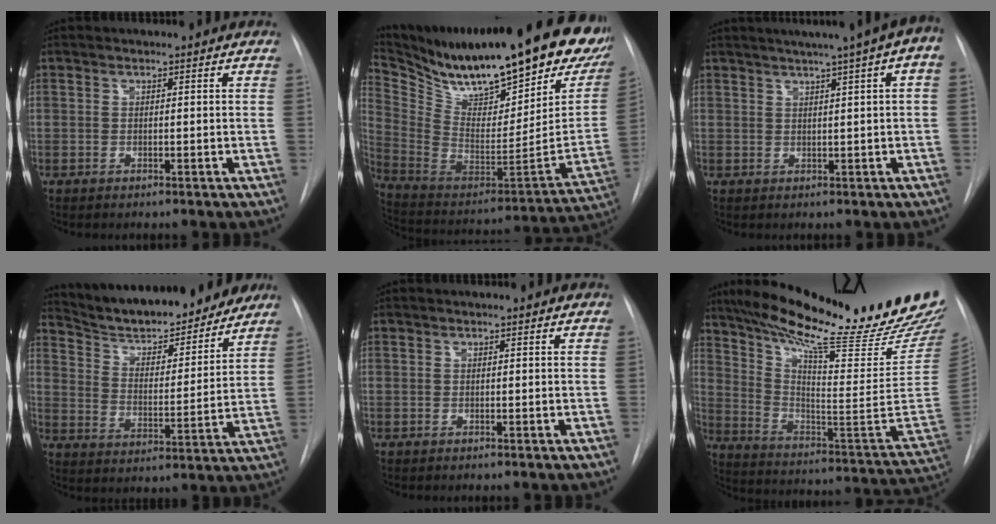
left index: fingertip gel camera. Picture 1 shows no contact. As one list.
[{"total": 33.0, "force": [25.3, 8.0, 19.6], "torque": [-0.341, -0.053, 0.375]}, {"total": 10.4, "force": [5.9, 0.4, 8.6], "torque": [-0.120, 0.030, 0.065]}, {"total": 18.9, "force": [17.1, 4.0, 6.8], "torque": [-0.103, -0.002, 0.259]}, {"total": 0.0}, {"total": 31.0, "force": [25.4, 1.8, 17.8], "torque": [-0.290, -0.080, 0.357]}]